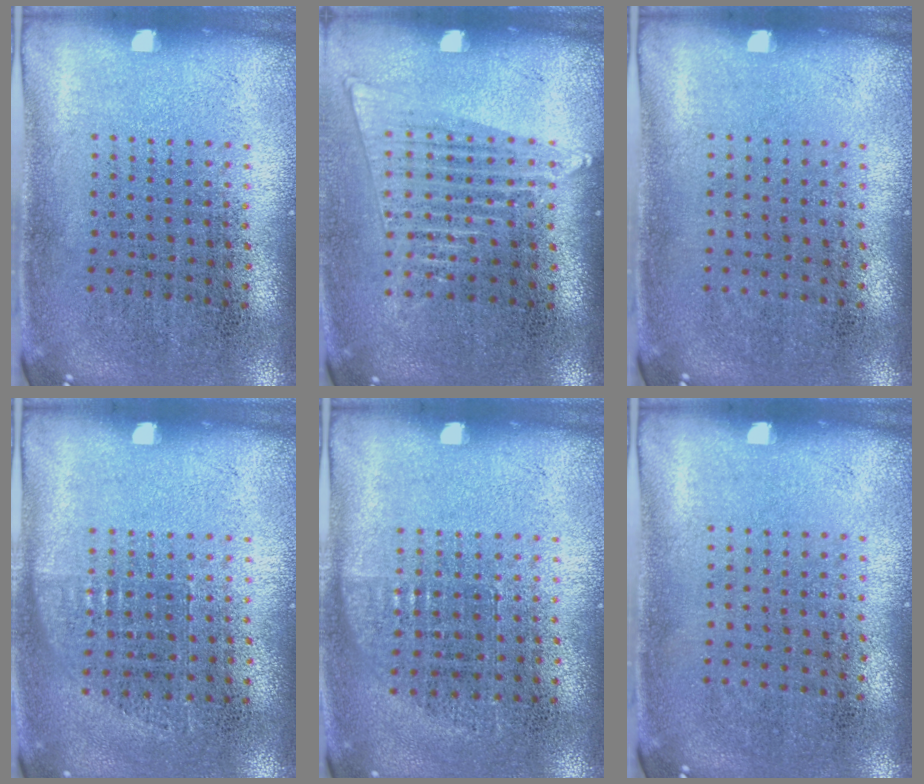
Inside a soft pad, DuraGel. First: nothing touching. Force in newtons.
{"total": 1.5, "press": 1.4, "slide": 0.7}
{"total": 0.0}
{"total": 0.7, "press": 0.6, "slide": 0.3}
{"total": 0.7, "press": 0.6, "slide": 0.3}
{"total": 0.0}